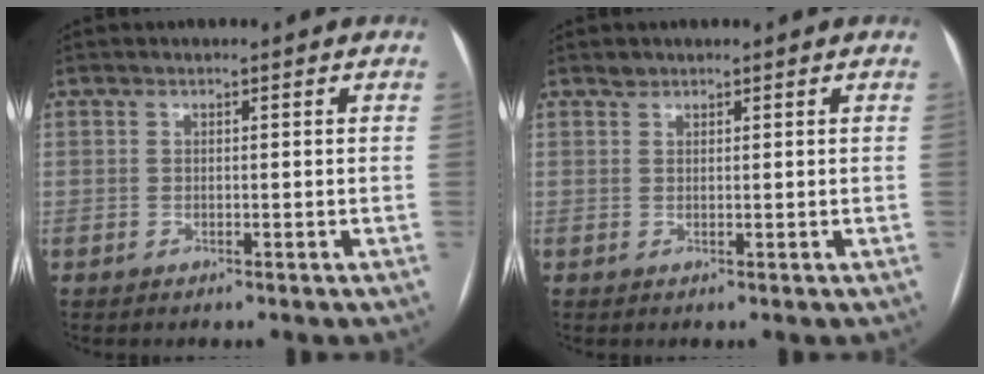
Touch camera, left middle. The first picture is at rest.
{"total": 0.7, "force": [0.7, 0.2, 0.0], "torque": [0.000, 0.000, 0.012]}